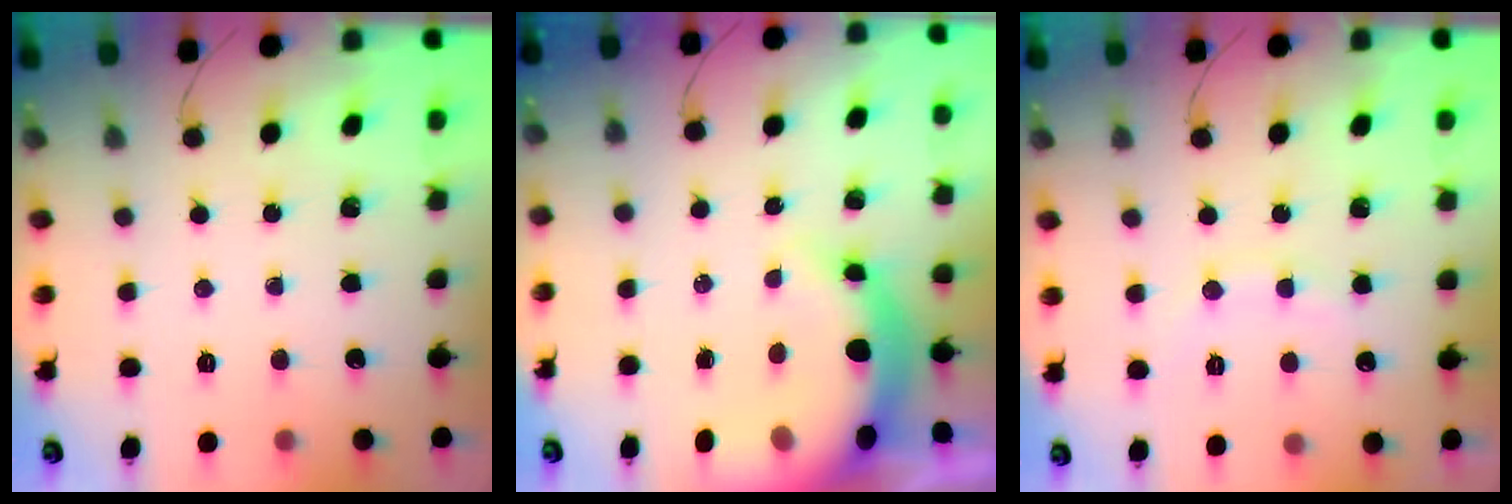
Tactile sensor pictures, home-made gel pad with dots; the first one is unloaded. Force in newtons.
{"total": 10.5, "press": 10.2, "slide": 2.2}
{"total": 8.2, "press": 8.0, "slide": 1.6}